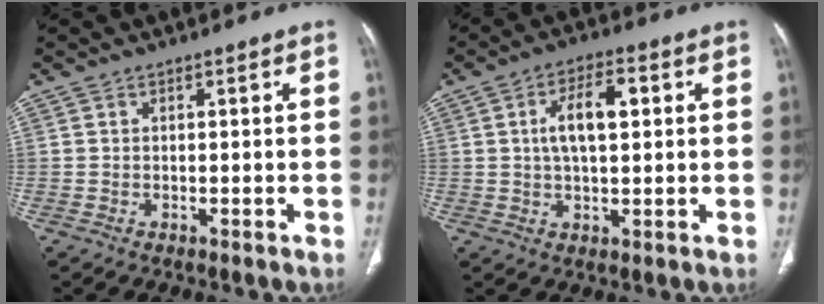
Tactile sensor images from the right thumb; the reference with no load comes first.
{"total": 8.4, "force": [1.7, 4.0, 7.3], "torque": [-0.122, 0.012, 0.026]}